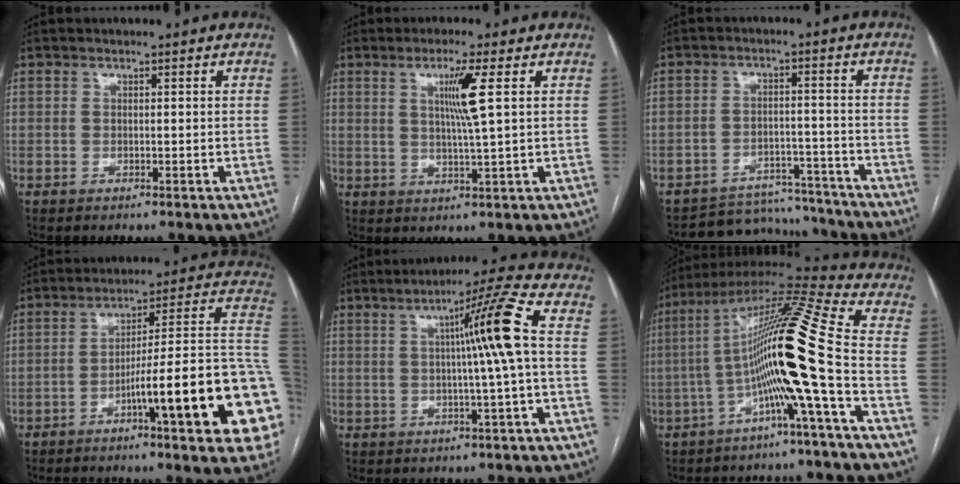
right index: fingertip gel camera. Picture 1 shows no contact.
{"total": 5.7, "force": [1.7, -0.9, 5.4], "torque": [-0.101, -0.005, 0.031]}
{"total": 11.1, "force": [-10.6, 3.3, -0.2], "torque": [0.014, 0.030, -0.143]}
{"total": 21.4, "force": [-6.0, 1.1, 20.5], "torque": [-0.196, 0.018, -0.085]}
{"total": 9.5, "force": [0.9, -2.1, 9.2], "torque": [-0.142, 0.011, 0.017]}
{"total": 16.9, "force": [-3.7, -1.8, 16.4], "torque": [-0.286, 0.016, -0.081]}